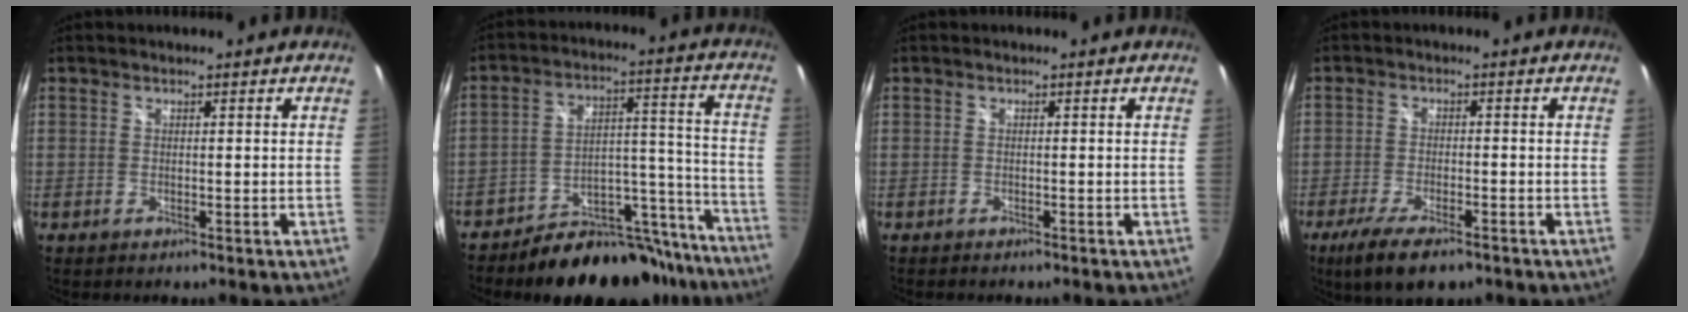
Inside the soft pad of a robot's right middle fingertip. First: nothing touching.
{"total": 21.8, "force": [-18.9, 8.6, 6.5], "torque": [-0.085, 0.060, -0.249]}
{"total": 1.0, "force": [-1.0, 0.3, 0.3], "torque": [-0.007, -0.008, -0.016]}
{"total": 9.0, "force": [-6.2, 2.6, 6.0], "torque": [-0.138, -0.033, -0.107]}